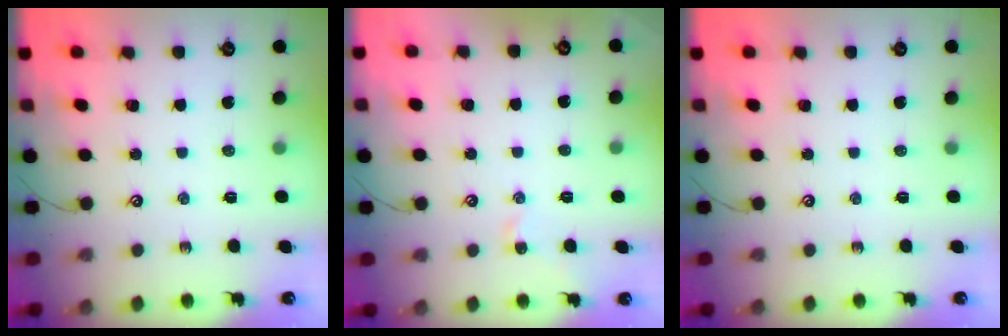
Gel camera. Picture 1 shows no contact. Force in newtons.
{"total": 1.3, "press": 1.3, "slide": 0.3}
{"total": 0.0}